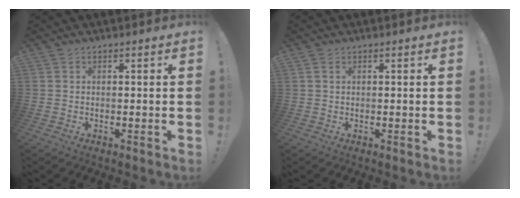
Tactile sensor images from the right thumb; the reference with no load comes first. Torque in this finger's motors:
{"motor_torque": [0.01, -0.11, -0.34, -0.06, 0.09]}